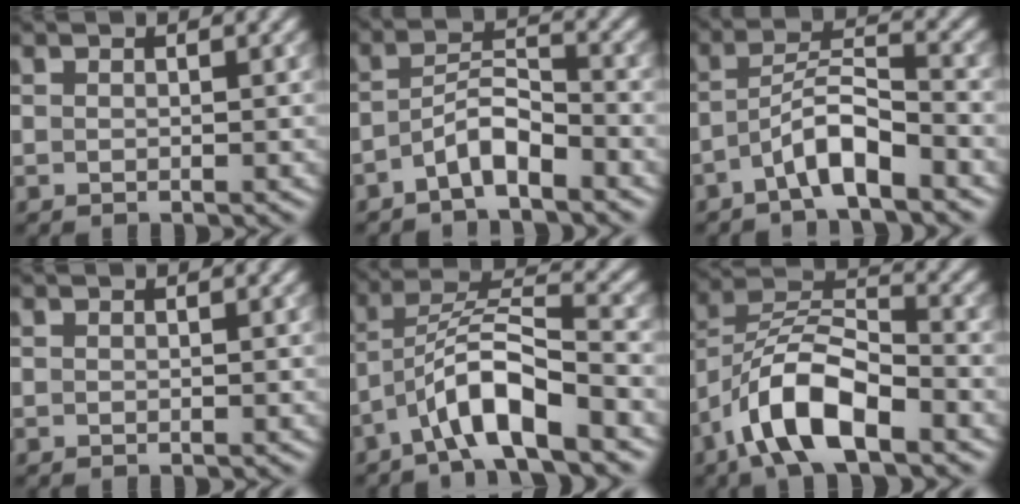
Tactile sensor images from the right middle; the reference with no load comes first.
{"total": 3.3, "force": [-2.2, 0.9, 2.3], "torque": [-0.044, 0.011, -0.047]}
{"total": 4.2, "force": [-2.6, 1.0, 3.2], "torque": [-0.058, 0.016, -0.052]}
{"total": 0.0}
{"total": 6.5, "force": [-3.8, 1.3, 5.1], "torque": [-0.090, 0.018, -0.073]}
{"total": 8.8, "force": [-5.2, 3.2, 6.3], "torque": [-0.108, 0.014, -0.104]}